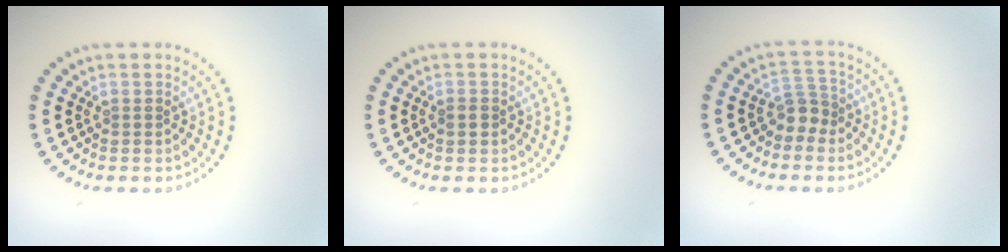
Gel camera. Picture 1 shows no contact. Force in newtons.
{"total": 1.1, "press": 1.1, "slide": 0.2}
{"total": 2.2, "press": 1.7, "slide": 1.3}